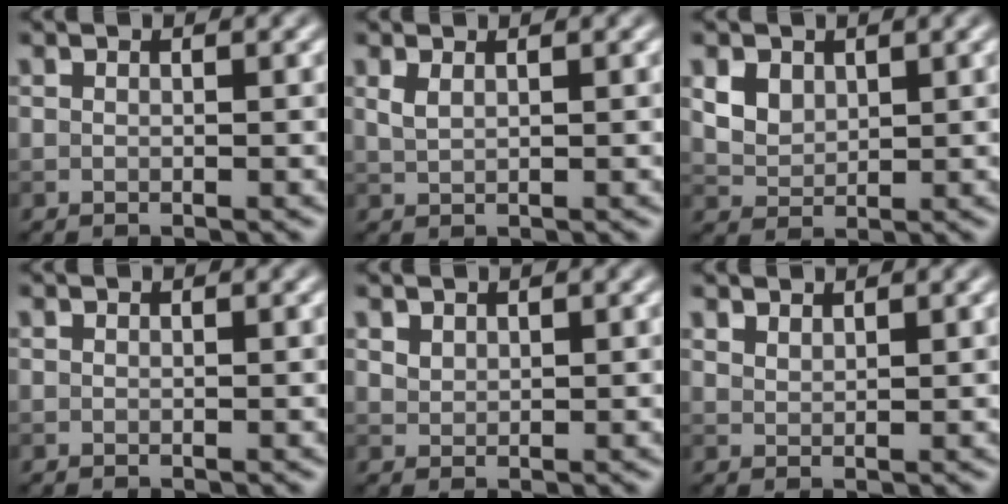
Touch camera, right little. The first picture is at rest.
{"total": 1.0, "force": [0.7, 0.3, 0.7], "torque": [-0.019, 0.001, 0.016]}
{"total": 3.4, "force": [1.7, 2.5, 1.7], "torque": [-0.045, 0.001, 0.039]}
{"total": 0.0}
{"total": 1.2, "force": [0.9, 0.7, 0.3], "torque": [-0.008, -0.001, 0.020]}
{"total": 1.5, "force": [1.5, 0.4, 0.3], "torque": [-0.008, -0.005, 0.032]}